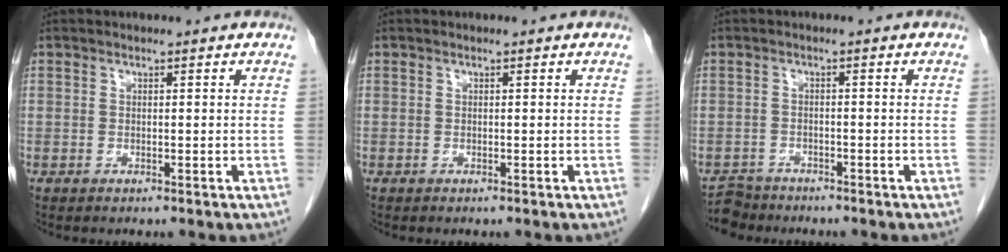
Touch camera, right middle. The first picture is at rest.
{"total": 0.0}
{"total": 3.5, "force": [-3.2, 1.1, -0.7], "torque": [0.007, -0.006, -0.058]}